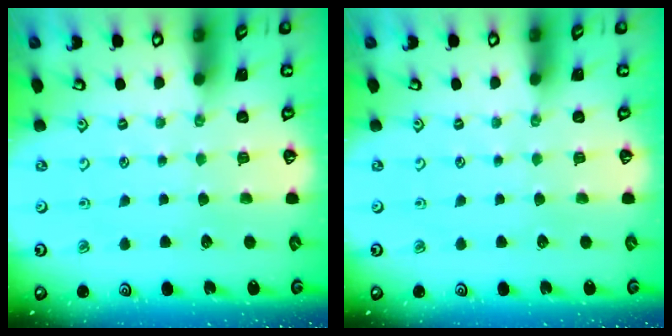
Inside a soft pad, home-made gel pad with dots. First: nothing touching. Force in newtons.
{"total": 0.0}